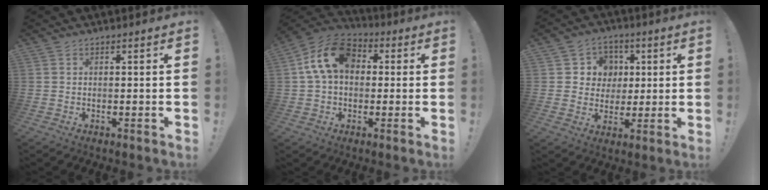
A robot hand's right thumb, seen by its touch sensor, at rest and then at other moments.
{"total": 15.3, "force": [4.2, 10.4, 10.3], "torque": [-0.169, 0.006, 0.083]}
{"total": 7.6, "force": [1.3, 7.4, 1.5], "torque": [-0.011, -0.012, 0.029]}